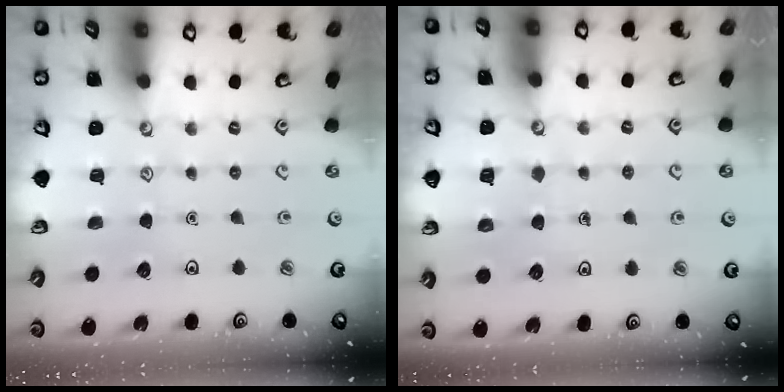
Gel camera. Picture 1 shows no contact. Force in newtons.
{"total": 4.4, "press": 4.4, "slide": 0.3}